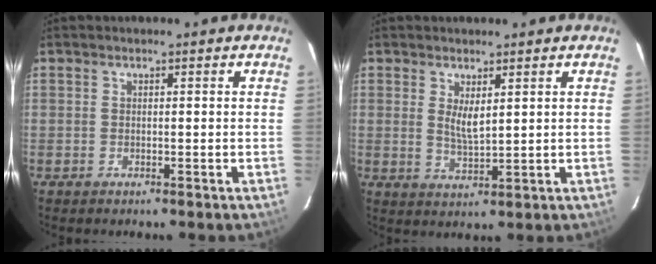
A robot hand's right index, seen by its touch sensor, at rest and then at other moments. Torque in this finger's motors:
{"motor_torque": [-0.06, 0.02, 0.12, 0.06]}